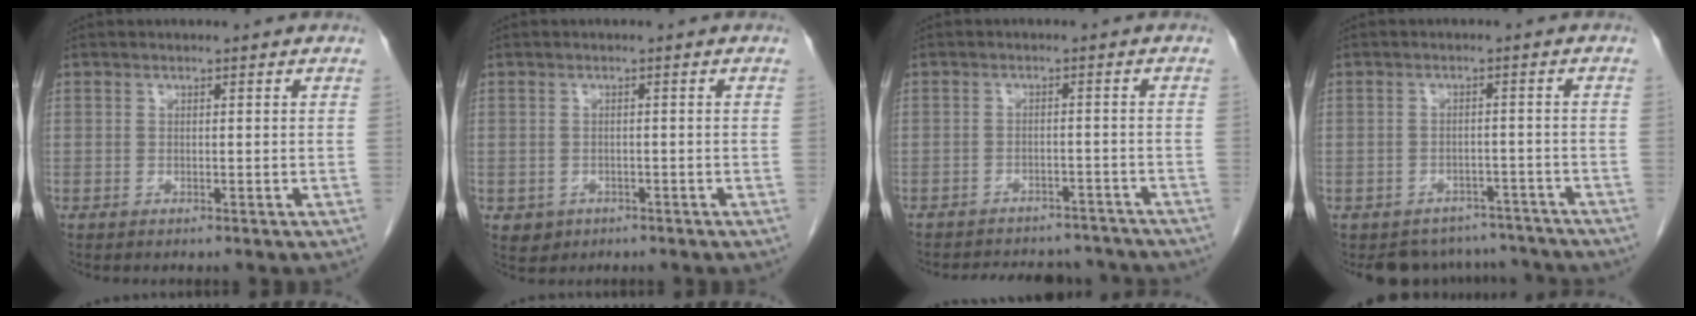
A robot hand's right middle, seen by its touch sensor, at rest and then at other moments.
{"total": 2.2, "force": [-1.0, 1.9, 0.4], "torque": [-0.007, 0.004, -0.008]}
{"total": 14.2, "force": [-12.9, 4.6, 3.7], "torque": [-0.073, 0.011, -0.153]}
{"total": 8.2, "force": [-7.5, 3.4, -0.1], "torque": [0.013, 0.021, -0.087]}